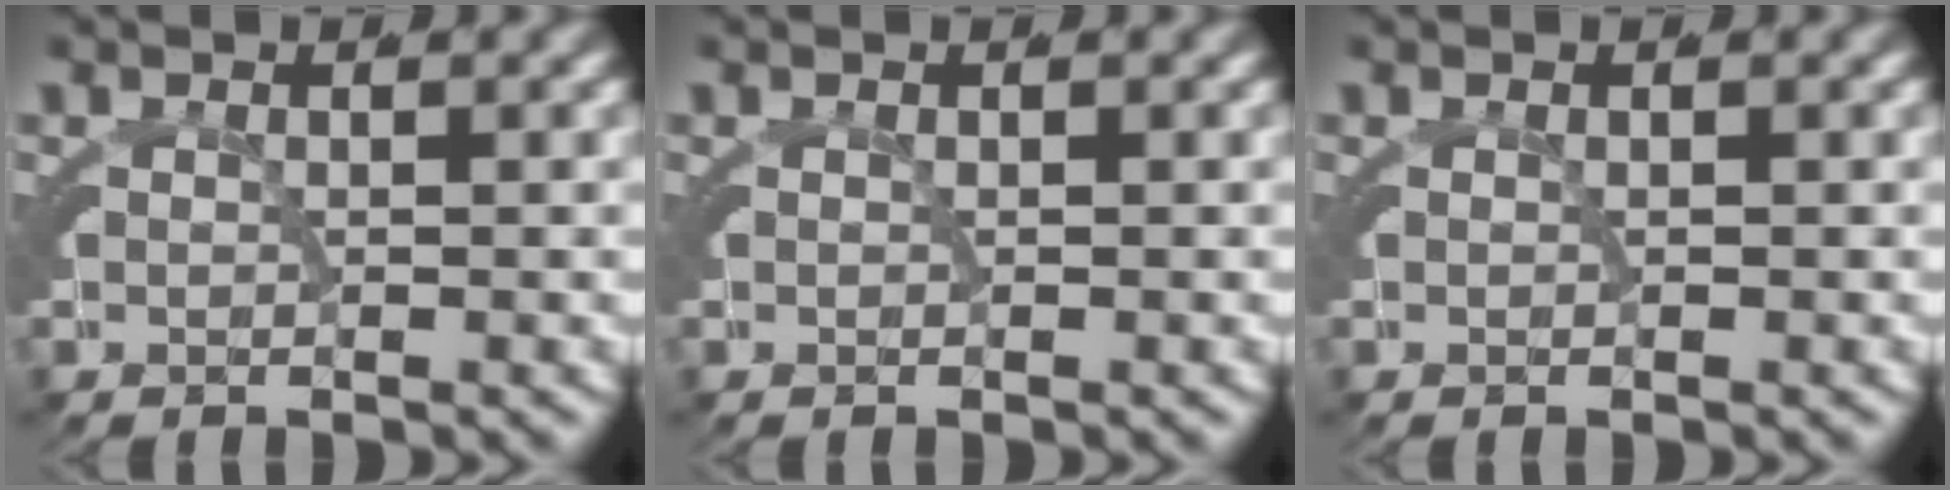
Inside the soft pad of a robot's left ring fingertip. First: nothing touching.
{"total": 0.0}
{"total": 0.0}